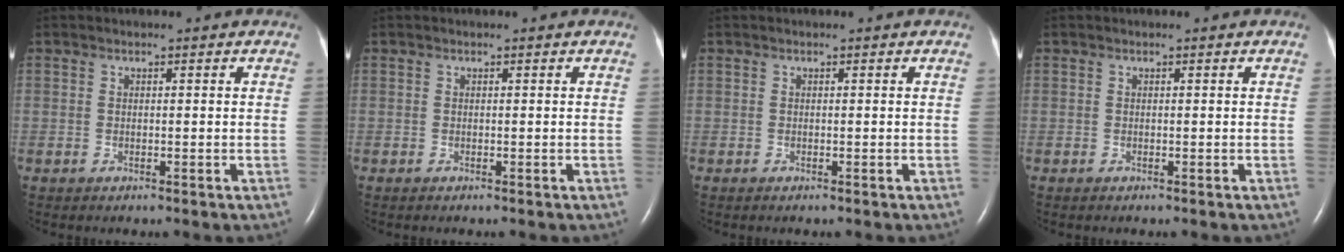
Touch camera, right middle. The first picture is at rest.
{"total": 0.0}
{"total": 0.0}
{"total": 0.0}